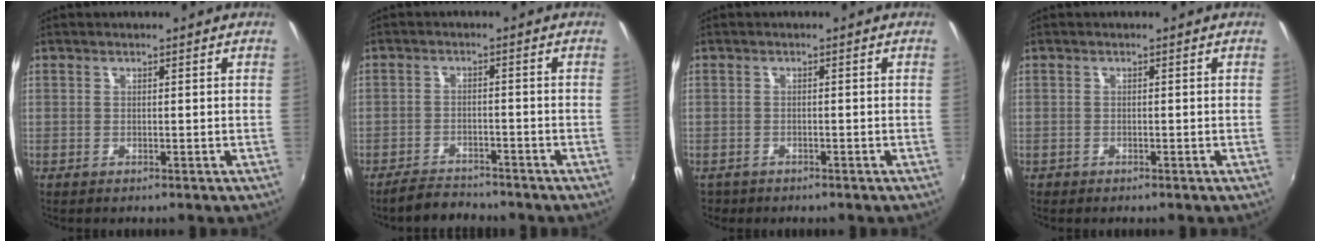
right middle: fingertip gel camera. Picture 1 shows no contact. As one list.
[{"total": 4.6, "force": [-4.3, 1.6, 0.7], "torque": [-0.032, 0.007, -0.068]}, {"total": 1.8, "force": [-1.1, 1.3, 0.5], "torque": [-0.013, -0.004, -0.015]}, {"total": 0.6, "force": [-0.4, 0.4, 0.1], "torque": [-0.005, -0.001, -0.005]}]